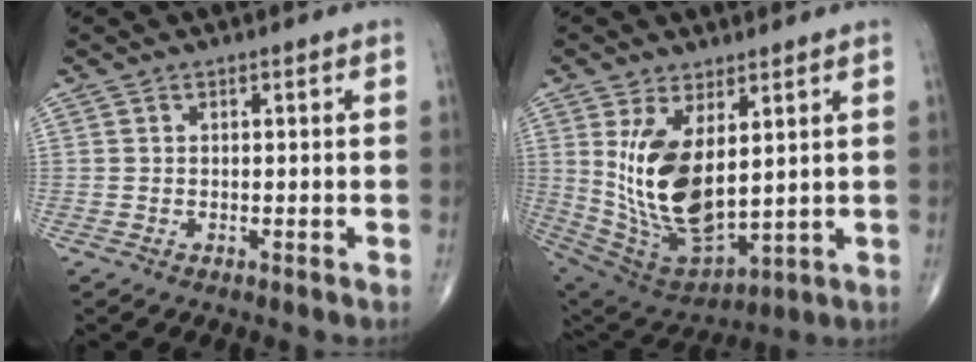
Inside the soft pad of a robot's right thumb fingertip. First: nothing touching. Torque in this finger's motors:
{"motor_torque": [-0.35, 2.86, 2.00, 0.74, 0.22]}